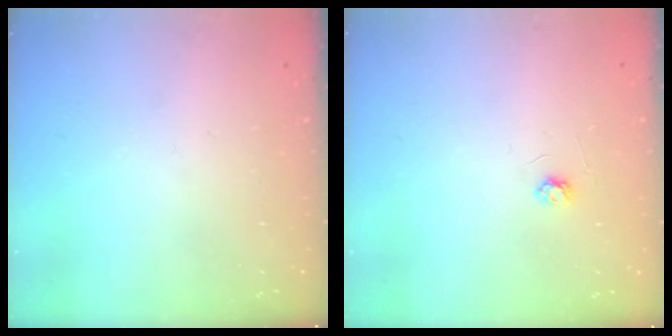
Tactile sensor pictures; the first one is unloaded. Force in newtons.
{"total": 2.6, "press": 2.6, "slide": 0.3}